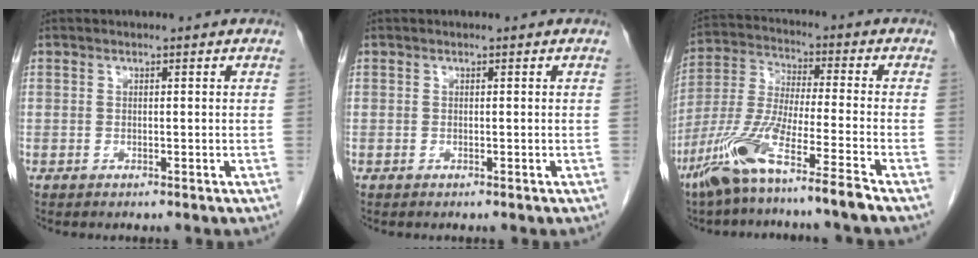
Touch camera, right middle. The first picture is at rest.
{"total": 0.0}
{"total": 12.0, "force": [-8.2, -1.0, 8.8], "torque": [-0.185, -0.033, -0.160]}